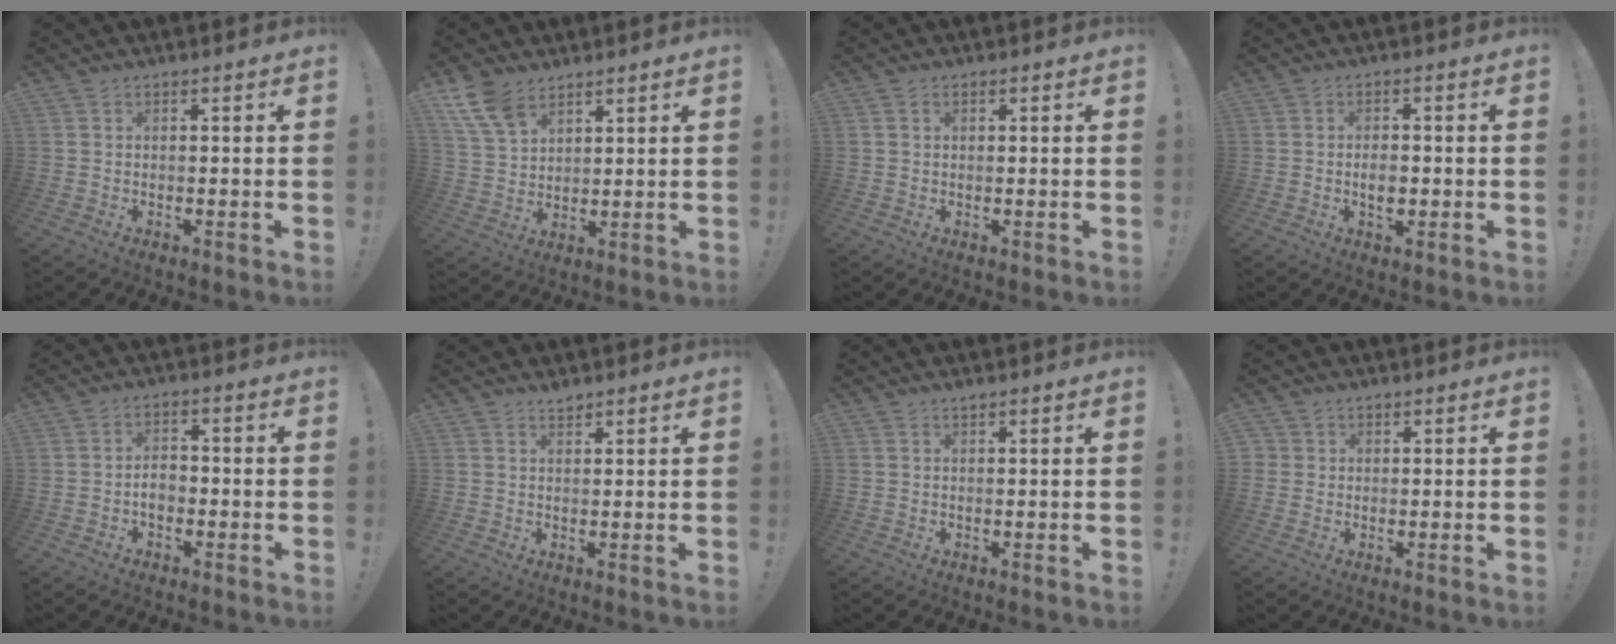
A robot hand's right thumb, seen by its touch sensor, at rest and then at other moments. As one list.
[{"total": 10.2, "force": [6.8, 5.8, 4.9], "torque": [-0.098, -0.033, 0.133]}, {"total": 1.0, "force": [0.4, 0.7, 0.4], "torque": [-0.008, 0.003, 0.008]}, {"total": 4.5, "force": [-1.0, 2.8, 3.3], "torque": [-0.036, 0.000, -0.020]}, {"total": 4.4, "force": [-1.5, 2.9, 2.9], "torque": [-0.051, 0.004, -0.030]}, {"total": 1.8, "force": [1.7, 0.4, 0.3], "torque": [0.006, -0.014, 0.030]}, {"total": 0.6, "force": [0.6, -0.1, 0.2], "torque": [0.002, -0.003, 0.010]}, {"total": 2.1, "force": [0.8, 2.0, 0.2], "torque": [-0.006, -0.003, 0.014]}]